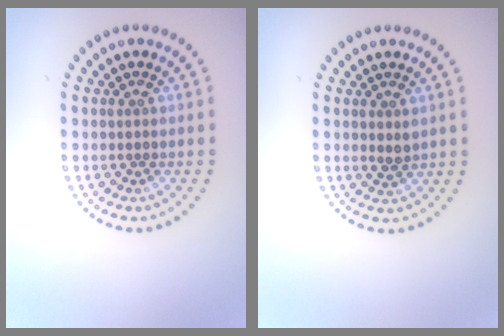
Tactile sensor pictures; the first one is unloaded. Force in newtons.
{"total": 1.0, "press": 0.9, "slide": 0.4}